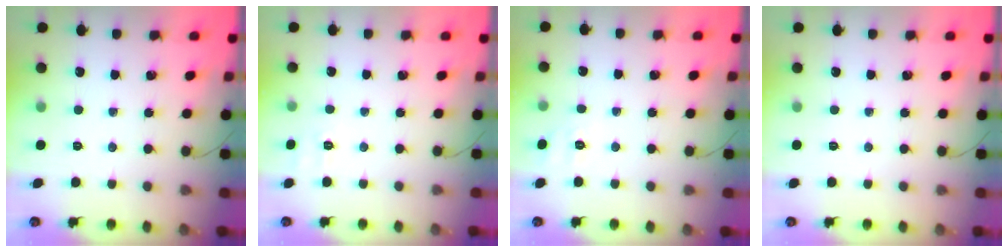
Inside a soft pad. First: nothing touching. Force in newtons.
{"total": 6.3, "press": 6.0, "slide": 1.8}
{"total": 2.0, "press": 0.5, "slide": 1.9}
{"total": 0.0}